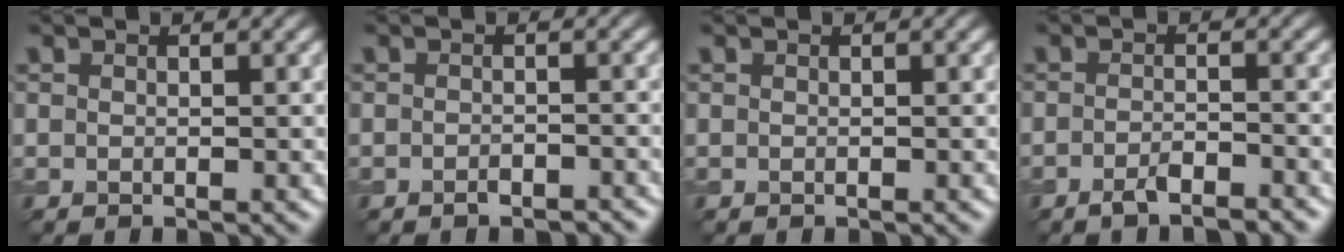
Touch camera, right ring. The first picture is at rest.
{"total": 1.5, "force": [-1.2, 0.6, 0.7], "torque": [-0.011, 0.000, -0.020]}
{"total": 0.0}
{"total": 2.4, "force": [-1.9, 0.5, 1.4], "torque": [-0.023, 0.001, -0.038]}